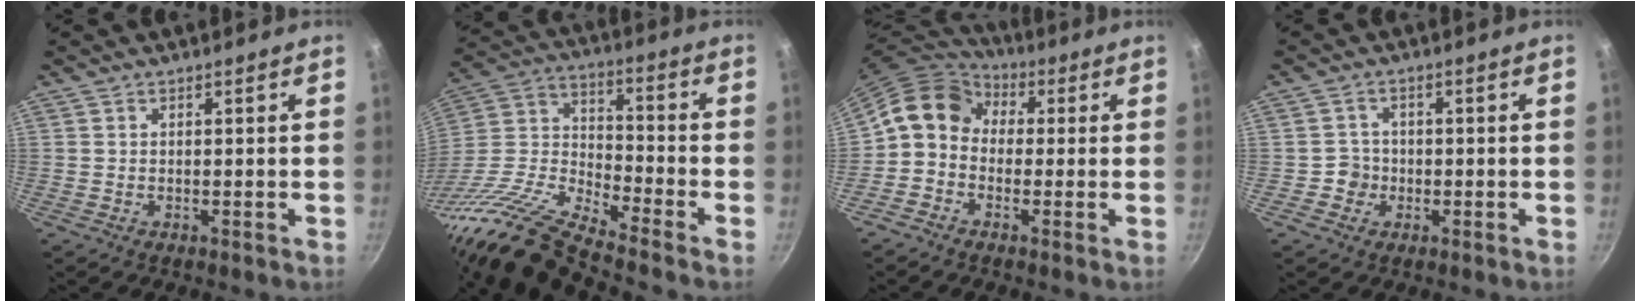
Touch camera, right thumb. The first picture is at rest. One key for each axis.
{"total": 18.6, "fx": -15.7, "fy": 3.4, "fz": 9.4, "tx": -0.152, "ty": 0.075, "tz": -0.322}
{"total": 11.2, "fx": 0.1, "fy": 9.2, "fz": 6.4, "tx": -0.101, "ty": 0.040, "tz": -0.027}
{"total": 2.9, "fx": -0.8, "fy": 2.8, "fz": 0.4, "tx": 0.016, "ty": 0.009, "tz": -0.016}